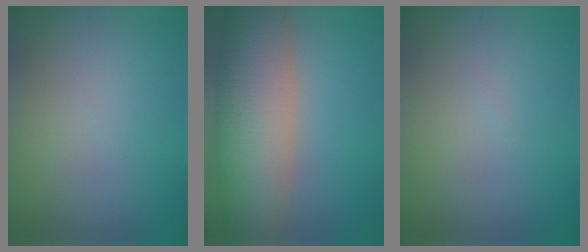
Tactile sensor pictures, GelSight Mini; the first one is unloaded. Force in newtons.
{"total": 10.8, "press": 10.7, "slide": 0.5}
{"total": 0.0}